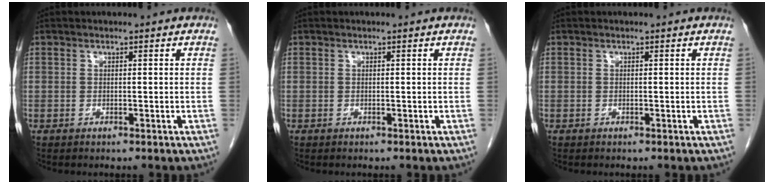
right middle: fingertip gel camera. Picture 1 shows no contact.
{"total": 0.0}
{"total": 0.0}